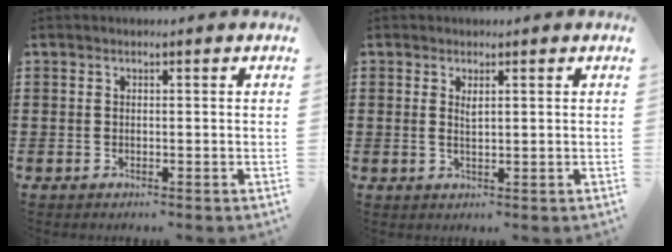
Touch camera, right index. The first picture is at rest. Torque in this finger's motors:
{"motor_torque": [-0.10, 0.30, 0.01, 0.00]}